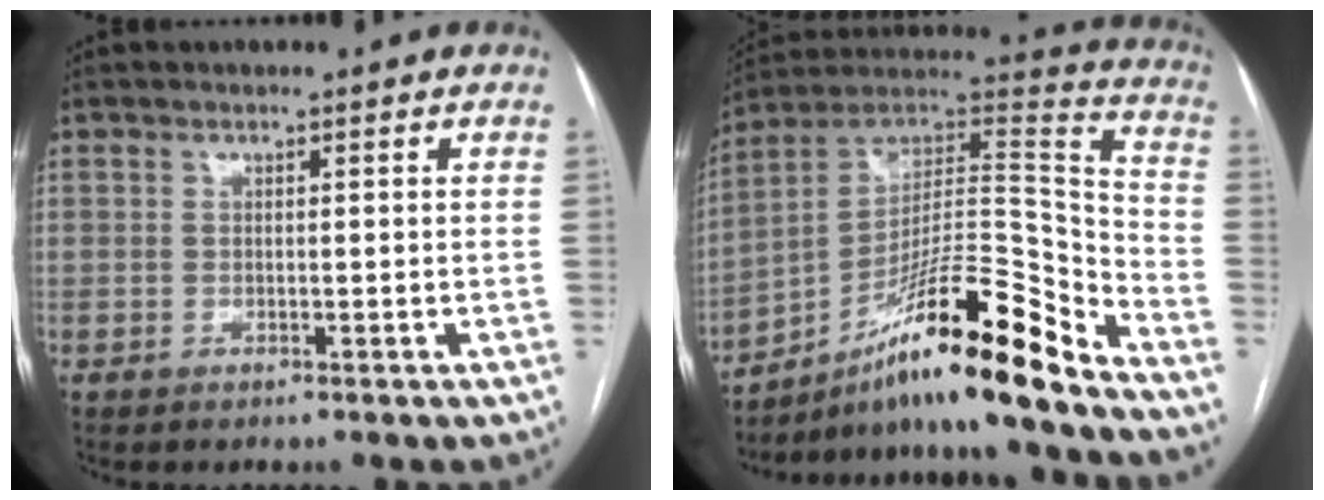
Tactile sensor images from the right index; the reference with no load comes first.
{"total": 21.4, "force": [-14.5, 0.4, 15.8], "torque": [-0.254, 0.019, -0.245]}